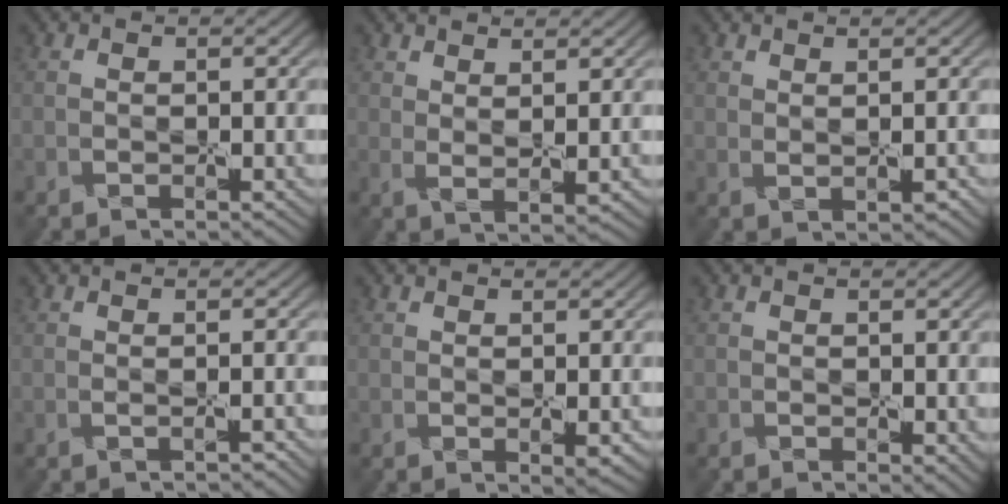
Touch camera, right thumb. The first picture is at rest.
{"total": 2.8, "force": [2.0, 0.6, 1.9], "torque": [-0.040, -0.006, 0.044]}
{"total": 1.3, "force": [0.9, 0.3, 0.9], "torque": [-0.021, -0.003, 0.021]}
{"total": 0.8, "force": [0.0, 0.1, 0.8], "torque": [-0.016, 0.004, -0.002]}
{"total": 1.4, "force": [0.5, 0.3, 1.2], "torque": [-0.025, -0.006, 0.014]}
{"total": 1.0, "force": [0.2, 0.5, 0.9], "torque": [-0.011, -0.005, 0.008]}